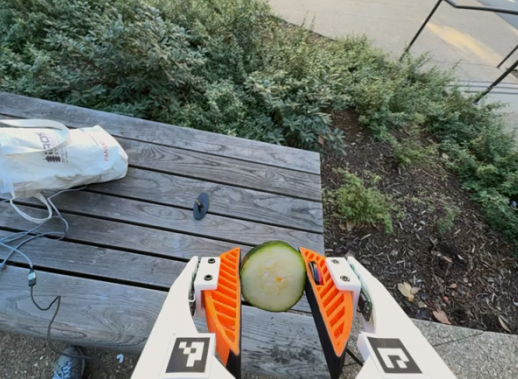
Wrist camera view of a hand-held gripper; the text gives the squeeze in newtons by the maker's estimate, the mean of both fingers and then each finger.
{"total": 11.4, "left": 11.5, "right": 11.4}